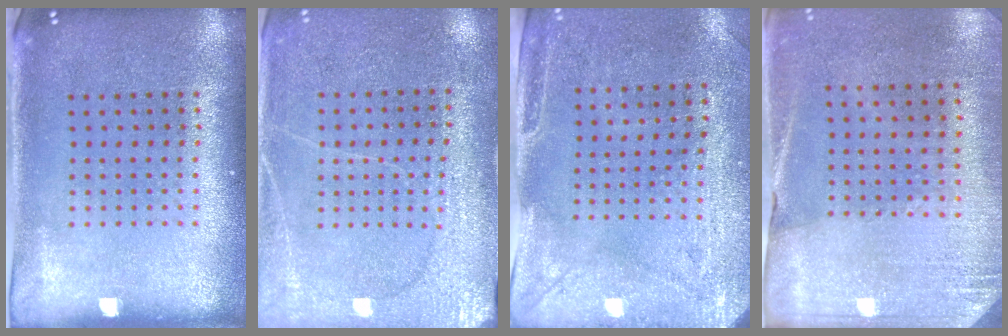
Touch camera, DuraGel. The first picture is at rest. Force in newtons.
{"total": 2.8, "press": 2.7, "slide": 0.7}
{"total": 3.0, "press": 2.4, "slide": 1.8}
{"total": 2.6, "press": 2.4, "slide": 1.0}